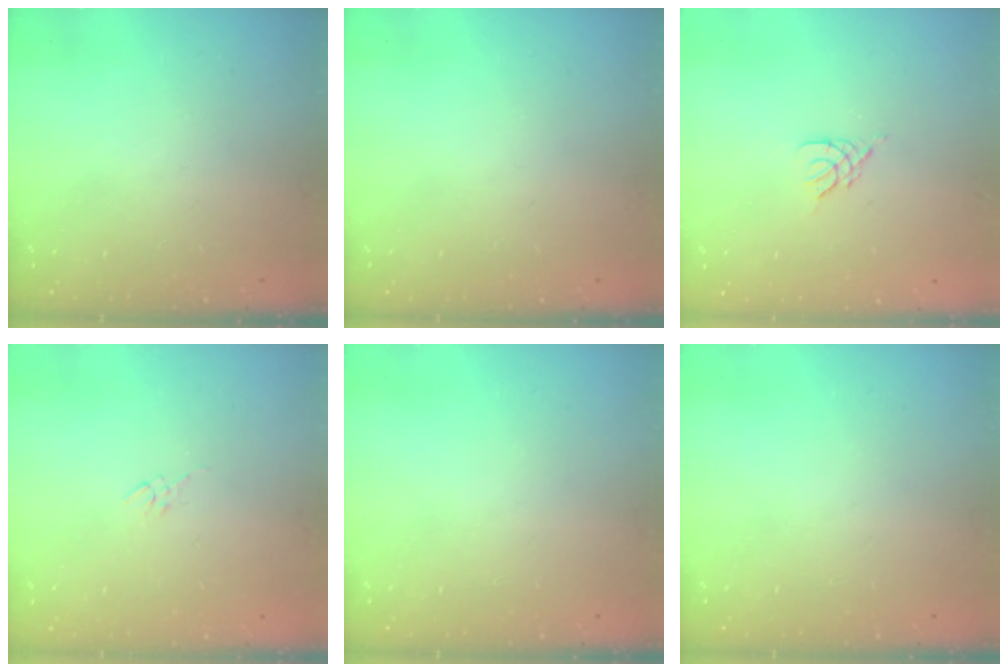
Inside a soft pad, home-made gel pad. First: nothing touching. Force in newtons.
{"total": 0.0}
{"total": 2.7, "press": 2.7, "slide": 0.5}
{"total": 2.7, "press": 2.7, "slide": 0.5}
{"total": 0.0}
{"total": 0.0}